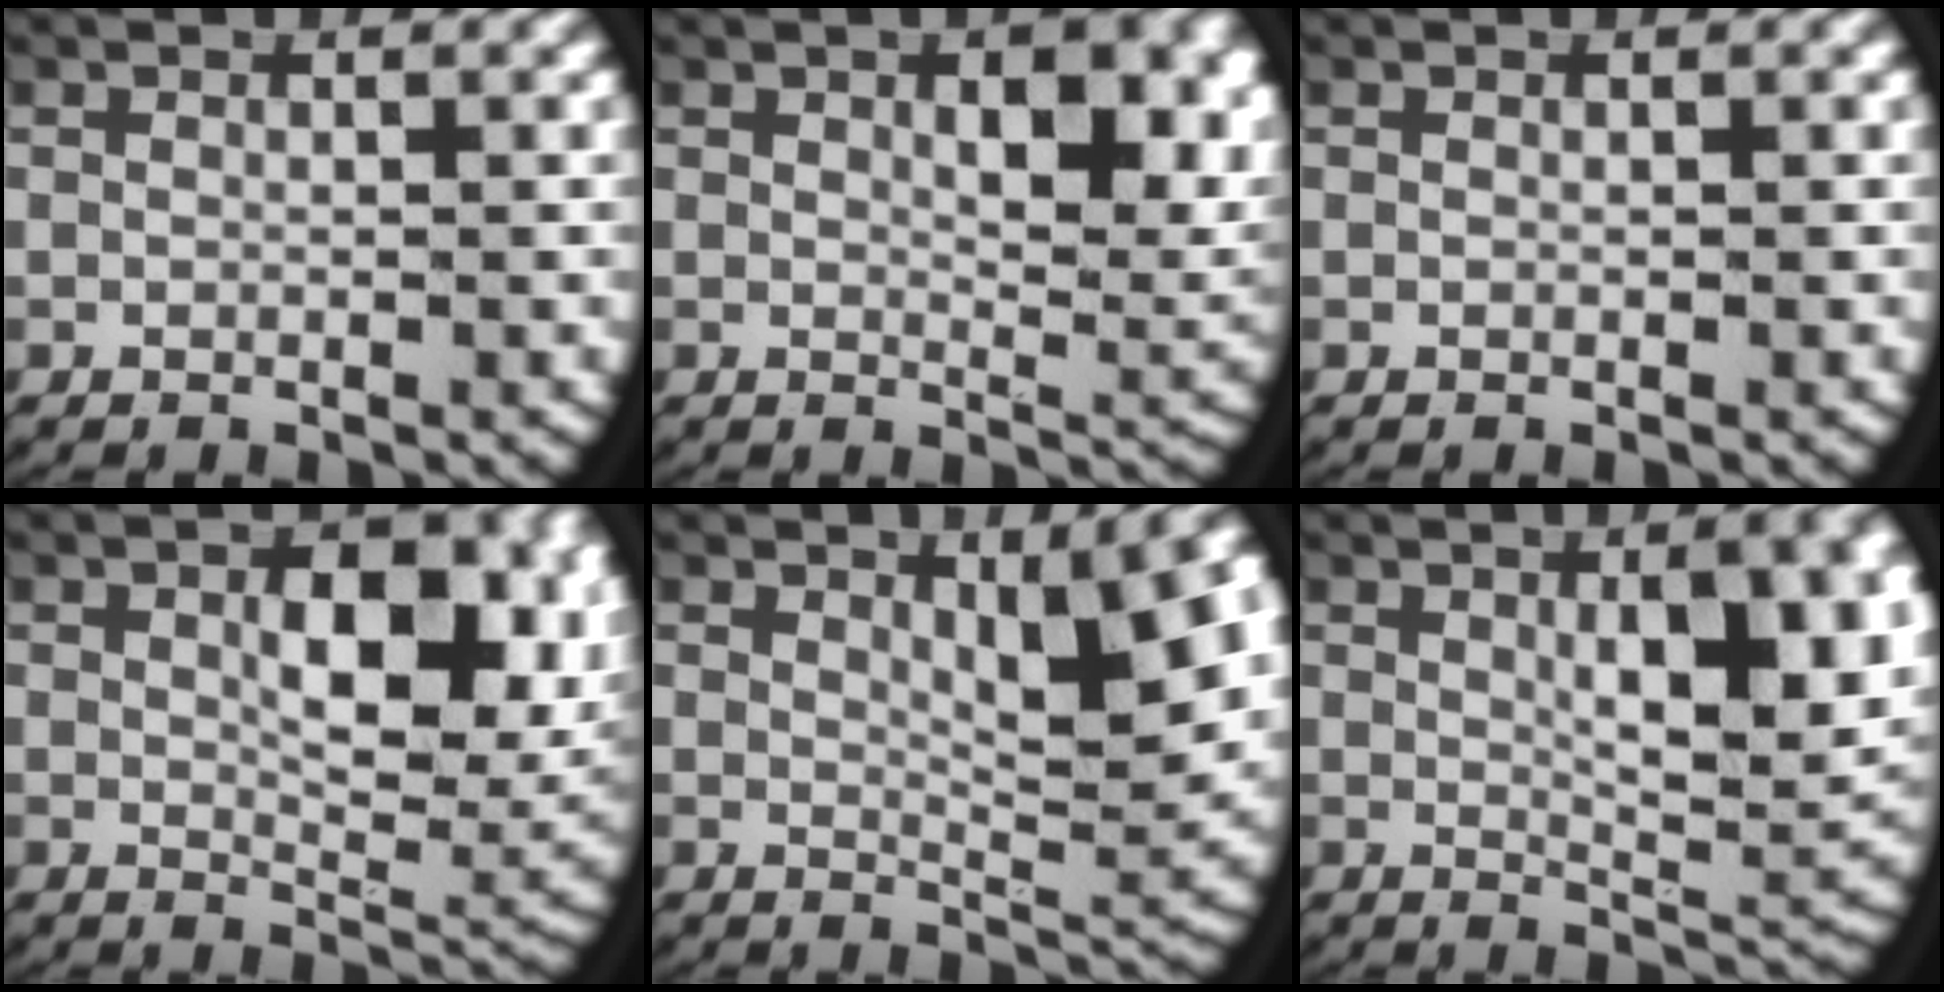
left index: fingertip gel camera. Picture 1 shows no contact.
{"total": 5.7, "force": [1.9, 2.5, 4.7], "torque": [-0.071, -0.015, 0.030]}
{"total": 0.0}
{"total": 7.7, "force": [1.9, 3.7, 6.5], "torque": [-0.103, -0.011, 0.029]}
{"total": 6.8, "force": [1.9, 2.4, 6.1], "torque": [-0.083, -0.012, 0.036]}
{"total": 7.7, "force": [2.1, 2.5, 7.0], "torque": [-0.100, 0.001, 0.036]}